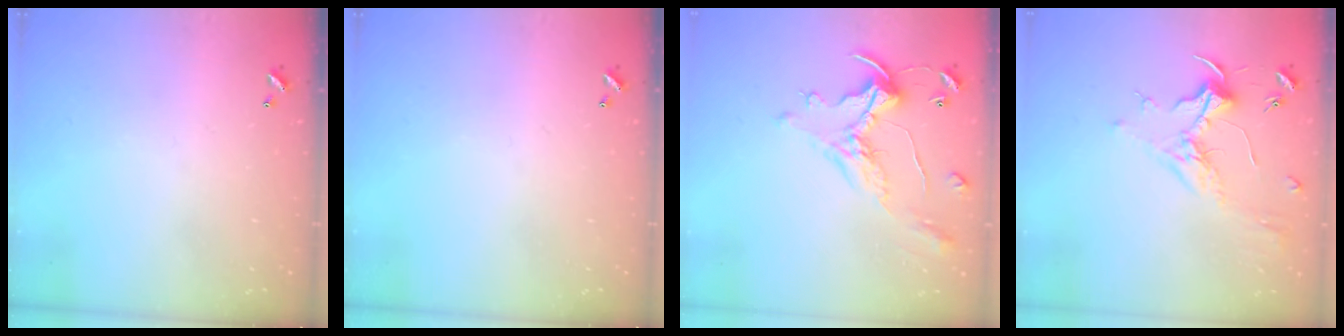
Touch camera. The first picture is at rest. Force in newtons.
{"total": 0.0}
{"total": 1.8, "press": 1.5, "slide": 1.1}
{"total": 2.0, "press": 1.9, "slide": 0.7}